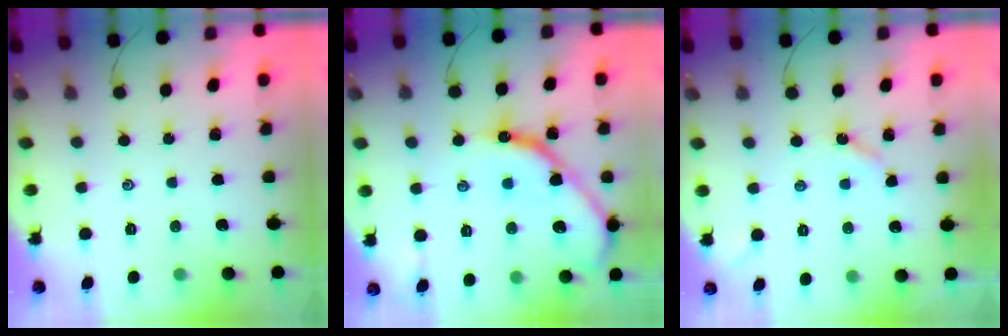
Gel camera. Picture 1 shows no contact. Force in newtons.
{"total": 14.8, "press": 14.8, "slide": 1.1}
{"total": 3.5, "press": 3.4, "slide": 0.4}